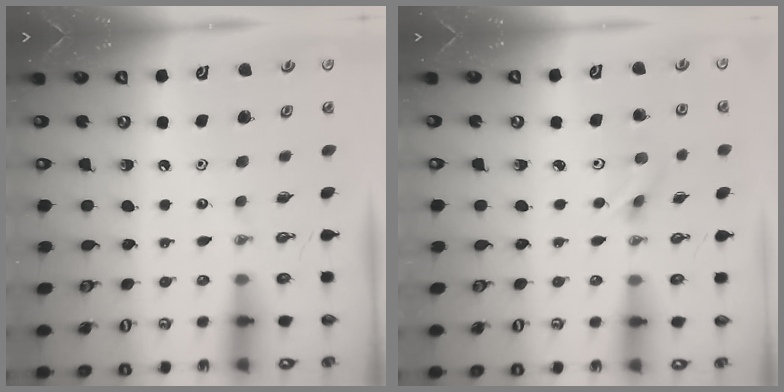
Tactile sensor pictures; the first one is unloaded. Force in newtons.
{"total": 2.2, "press": 2.2, "slide": 0.1}